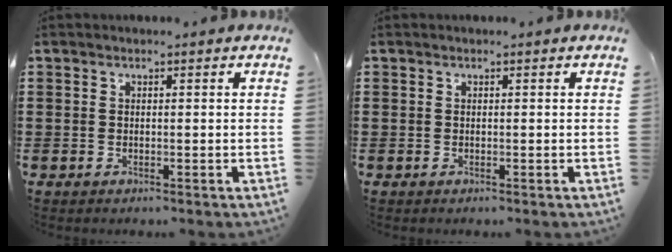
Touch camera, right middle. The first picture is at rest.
{"total": 0.0}